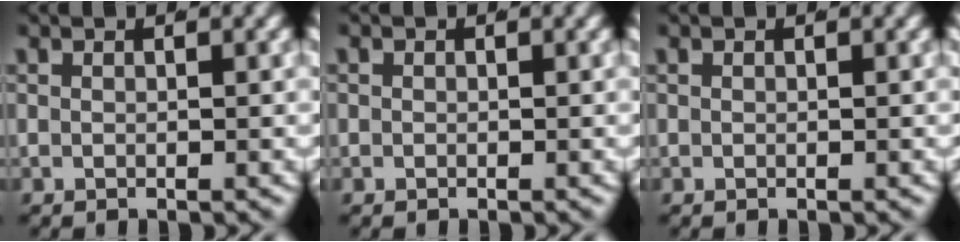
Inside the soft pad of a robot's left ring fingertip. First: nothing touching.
{"total": 0.8, "force": [-0.2, 0.8, -0.1], "torque": [0.003, -0.005, -0.003]}
{"total": 0.0}